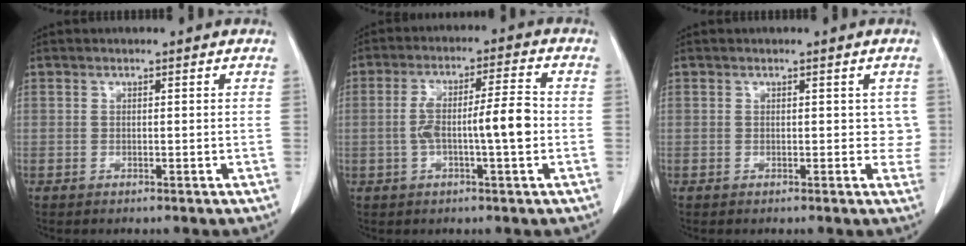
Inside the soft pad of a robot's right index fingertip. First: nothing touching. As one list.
[{"total": 8.3, "force": [-1.3, 0.9, 8.1], "torque": [-0.152, 0.018, -0.023]}, {"total": 2.2, "force": [0.3, 1.7, 1.4], "torque": [-0.001, 0.008, 0.001]}]